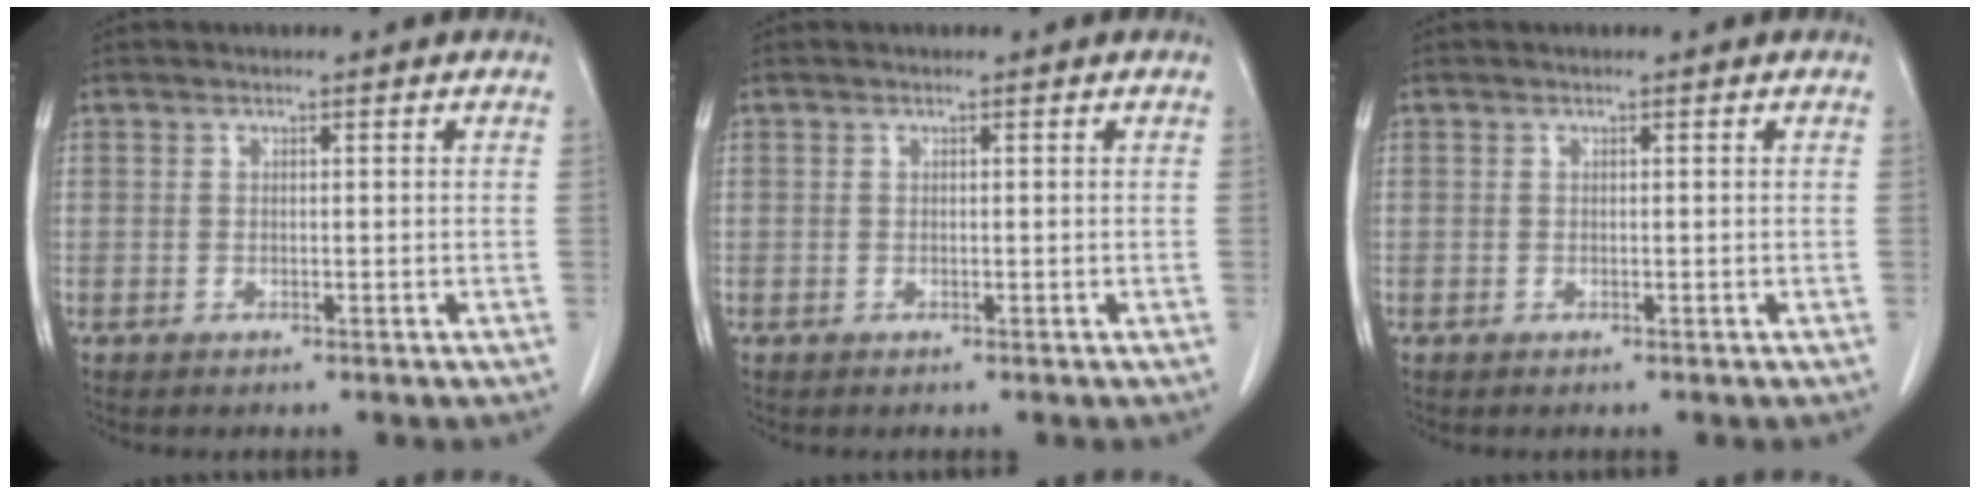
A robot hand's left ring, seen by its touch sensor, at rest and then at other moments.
{"total": 0.0}
{"total": 0.0}